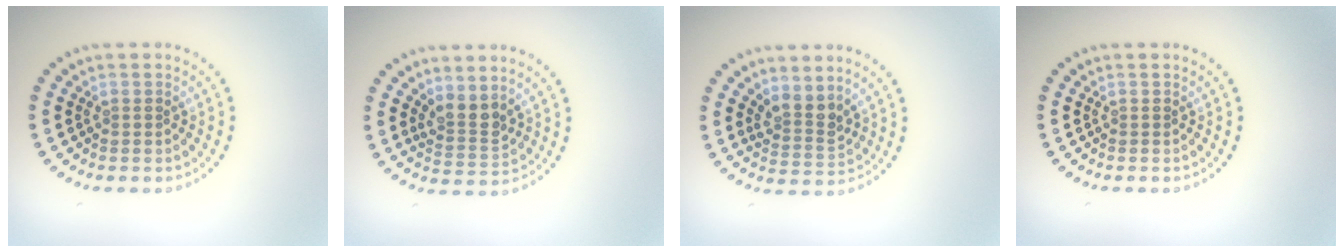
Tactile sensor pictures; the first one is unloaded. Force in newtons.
{"total": 2.5, "press": 2.0, "slide": 1.6}
{"total": 2.5, "press": 1.9, "slide": 1.7}
{"total": 0.0}